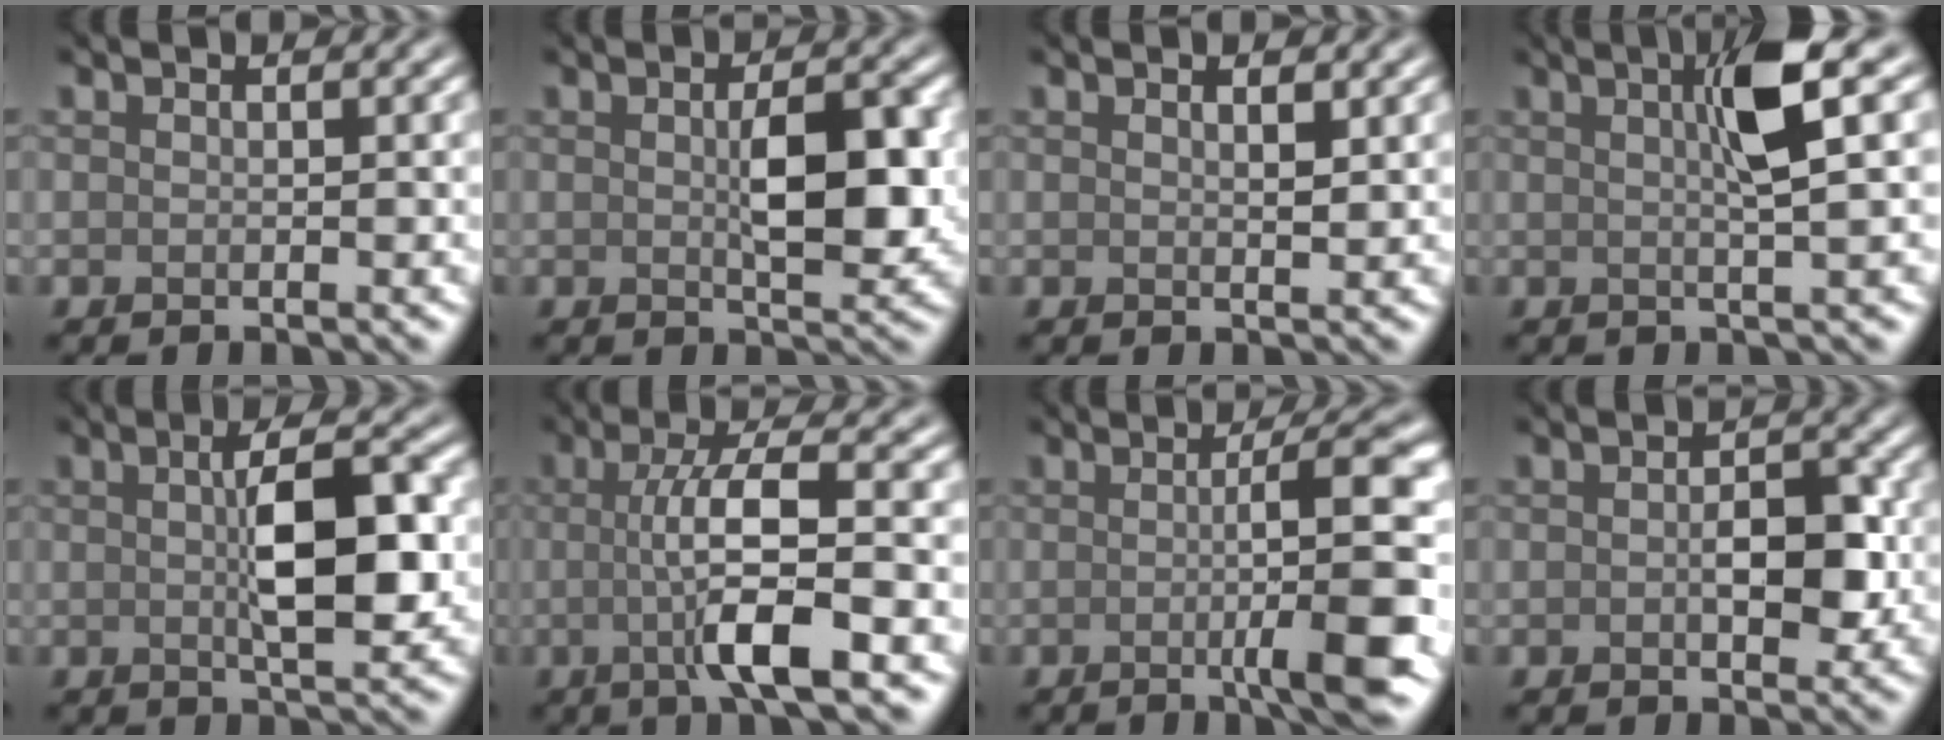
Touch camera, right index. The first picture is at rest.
{"total": 4.9, "force": [0.2, 2.1, 4.5], "torque": [-0.077, -0.001, 0.008]}
{"total": 0.9, "force": [0.6, 0.2, 0.7], "torque": [-0.011, -0.002, 0.010]}
{"total": 4.7, "force": [1.3, 0.6, 4.5], "torque": [-0.069, 0.011, 0.017]}
{"total": 6.8, "force": [0.5, 2.2, 6.4], "torque": [-0.102, 0.005, 0.006]}
{"total": 7.1, "force": [-1.0, 1.5, 6.9], "torque": [-0.116, 0.003, -0.024]}
{"total": 7.3, "force": [-0.8, 1.1, 7.2], "torque": [-0.098, 0.003, -0.016]}
{"total": 3.4, "force": [-0.2, 1.9, 2.8], "torque": [-0.043, -0.003, -0.005]}